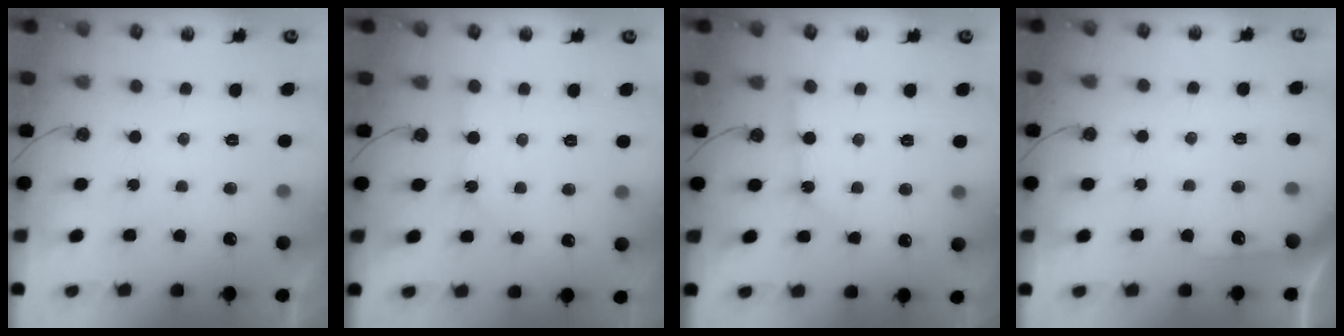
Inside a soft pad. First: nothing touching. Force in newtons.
{"total": 1.7, "press": 1.7, "slide": 0.1}
{"total": 2.2, "press": 2.2, "slide": 0.3}
{"total": 4.6, "press": 4.5, "slide": 0.5}